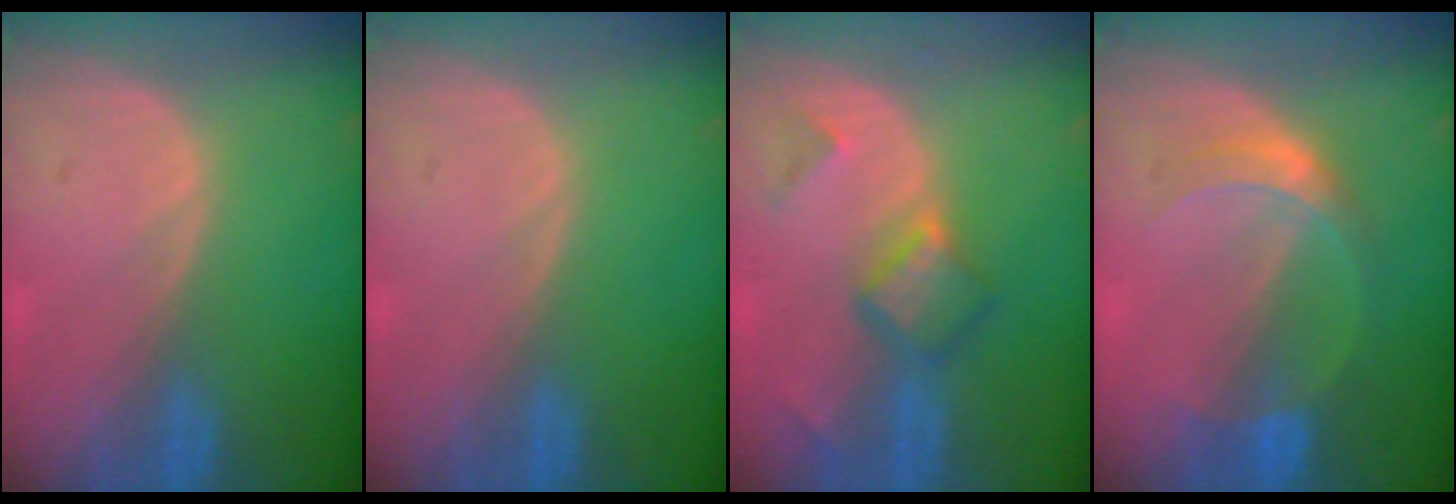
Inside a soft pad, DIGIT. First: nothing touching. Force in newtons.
{"total": 0.0}
{"total": 5.3, "press": 5.0, "slide": 2.0}
{"total": 5.0, "press": 4.8, "slide": 1.3}